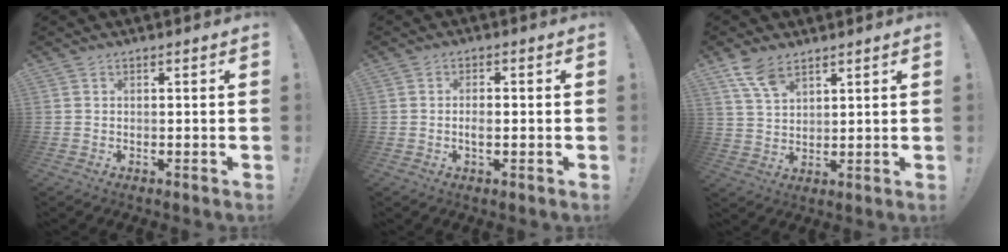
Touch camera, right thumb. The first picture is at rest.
{"total": 2.8, "force": [-1.0, 1.0, 2.5], "torque": [-0.041, 0.004, -0.018]}
{"total": 7.8, "force": [5.3, 3.7, 4.4], "torque": [-0.084, -0.022, 0.101]}